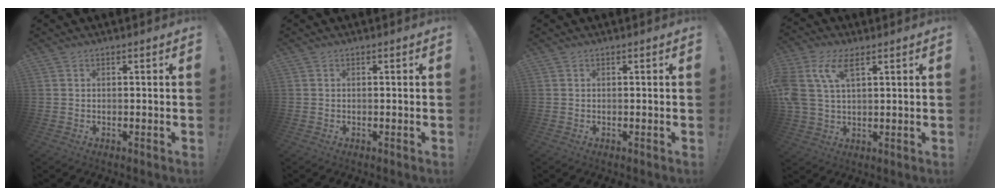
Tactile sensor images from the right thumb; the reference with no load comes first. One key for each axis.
{"total": 0.0}
{"total": 0.0}
{"total": 11.5, "fx": 4.8, "fy": 6.3, "fz": 8.3, "tx": -0.187, "ty": -0.003, "tz": 0.091}